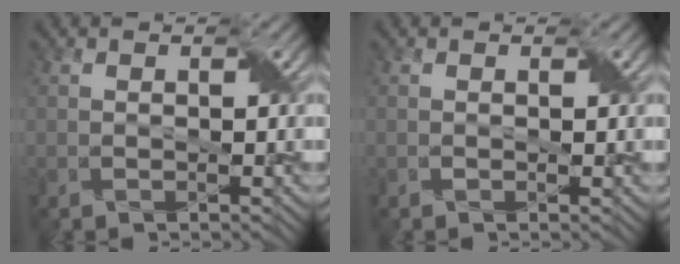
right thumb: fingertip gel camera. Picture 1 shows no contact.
{"total": 0.0}